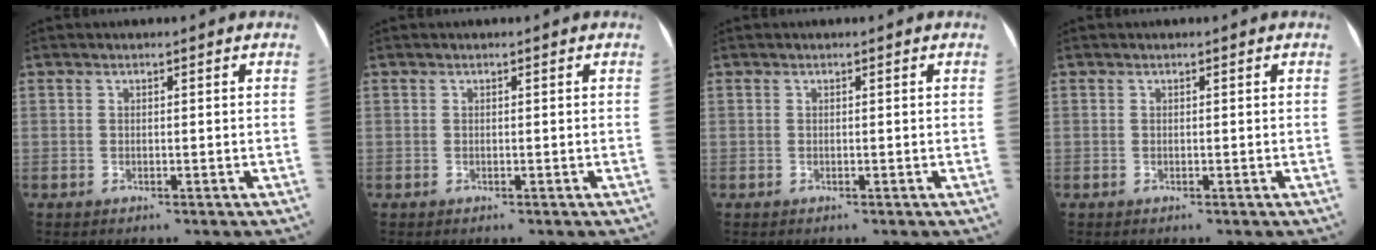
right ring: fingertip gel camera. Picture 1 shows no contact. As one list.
[{"total": 0.0}, {"total": 0.0}, {"total": 0.0}]